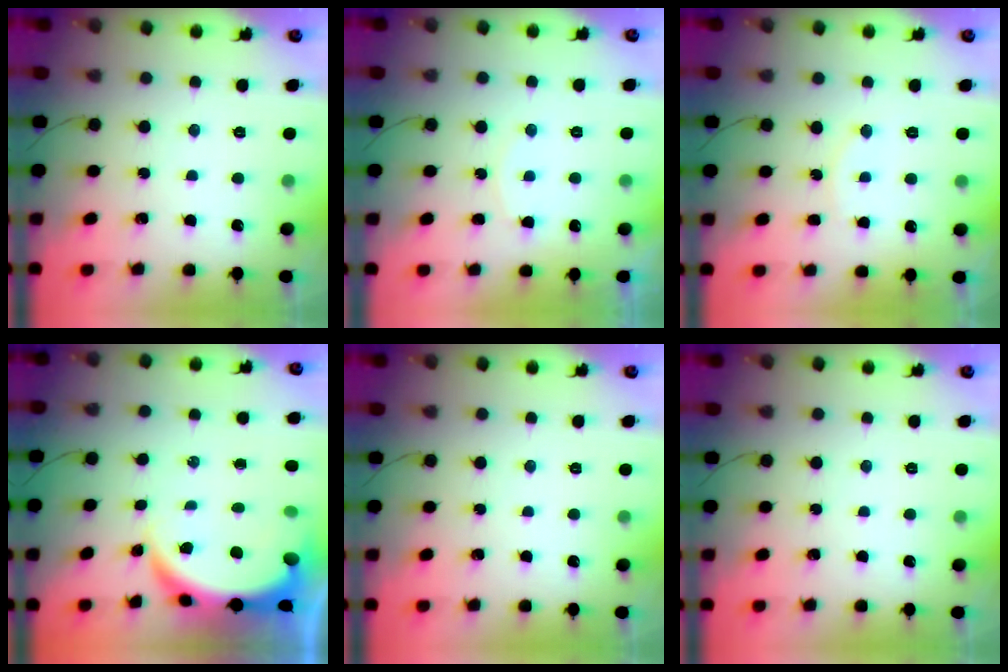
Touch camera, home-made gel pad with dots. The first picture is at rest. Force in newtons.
{"total": 5.6, "press": 5.6, "slide": 0.5}
{"total": 5.5, "press": 5.5, "slide": 0.7}
{"total": 7.1, "press": 7.0, "slide": 1.5}
{"total": 0.0}
{"total": 0.0}